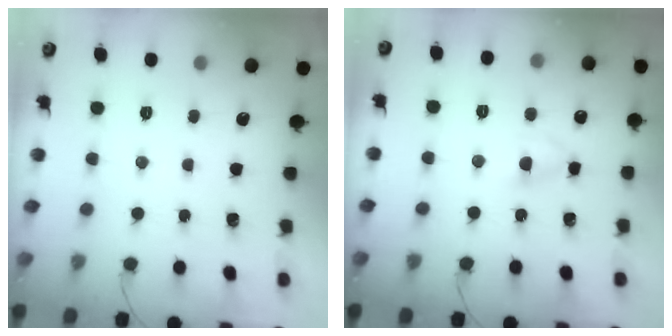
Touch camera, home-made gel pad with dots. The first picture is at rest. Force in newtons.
{"total": 4.6, "press": 4.3, "slide": 1.5}